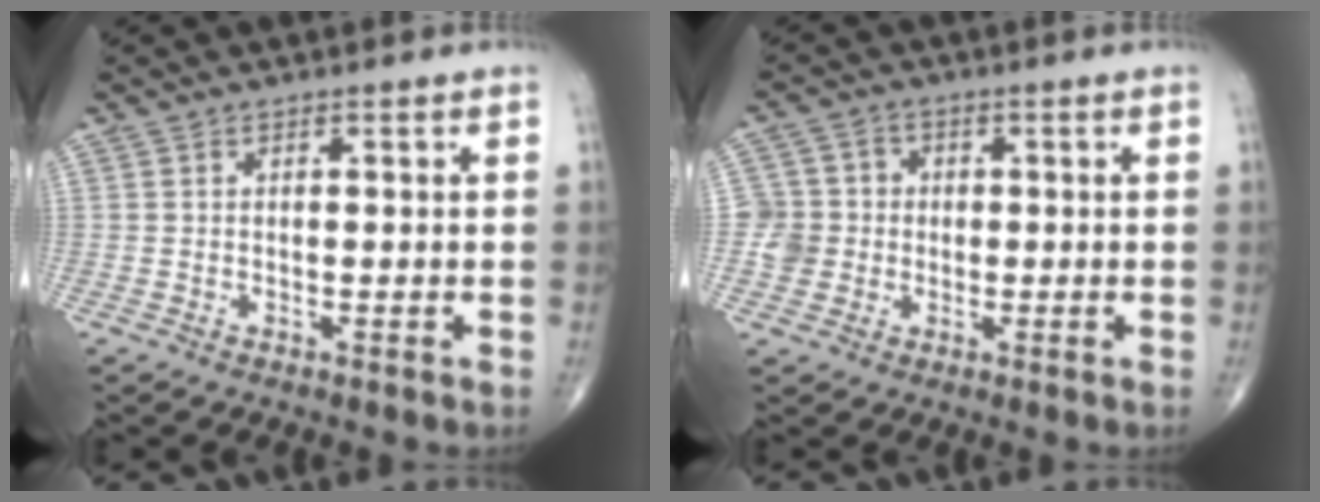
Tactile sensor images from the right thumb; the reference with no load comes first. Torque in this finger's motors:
{"motor_torque": [-0.02, -0.01, -0.11, -0.07, 0.01]}